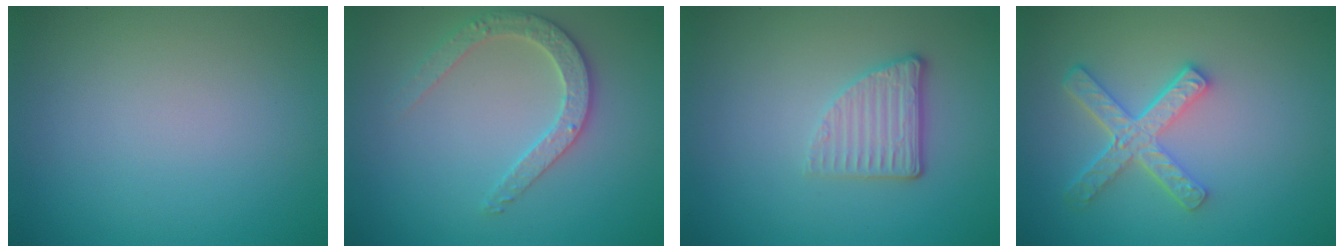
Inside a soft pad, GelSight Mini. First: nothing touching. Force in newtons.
{"total": 2.8, "press": 2.7, "slide": 0.5}
{"total": 2.7, "press": 2.3, "slide": 1.4}
{"total": 4.5, "press": 3.3, "slide": 3.1}